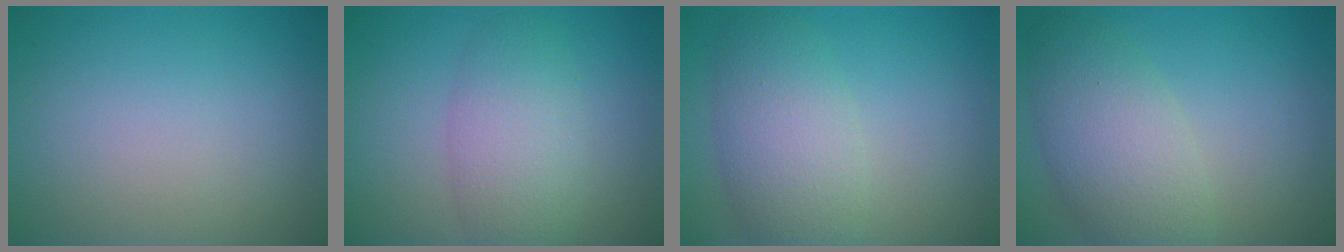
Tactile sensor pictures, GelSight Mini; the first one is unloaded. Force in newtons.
{"total": 4.5, "press": 4.5, "slide": 0.2}
{"total": 5.3, "press": 5.3, "slide": 0.1}
{"total": 5.7, "press": 5.7, "slide": 0.3}